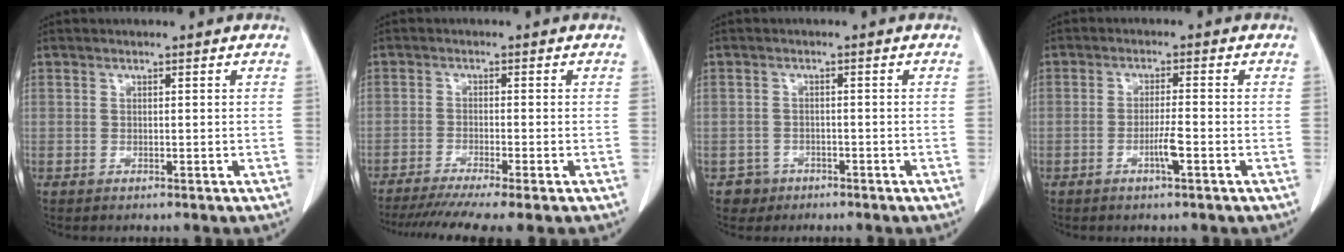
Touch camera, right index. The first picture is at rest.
{"total": 10.0, "force": [-8.0, -0.2, 6.1], "torque": [-0.085, -0.020, -0.125]}
{"total": 2.4, "force": [-1.4, 1.9, -0.3], "torque": [0.005, 0.012, -0.022]}
{"total": 3.3, "force": [-1.4, -0.1, 3.0], "torque": [-0.054, -0.002, -0.027]}